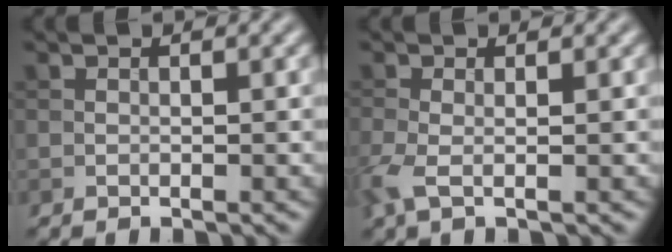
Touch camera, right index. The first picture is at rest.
{"total": 2.8, "force": [-0.9, 1.1, 2.4], "torque": [-0.070, -0.007, -0.023]}